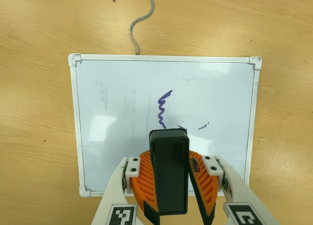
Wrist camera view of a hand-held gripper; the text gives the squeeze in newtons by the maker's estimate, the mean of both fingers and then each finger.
{"total": 11.5, "left": 11.2, "right": 11.8}